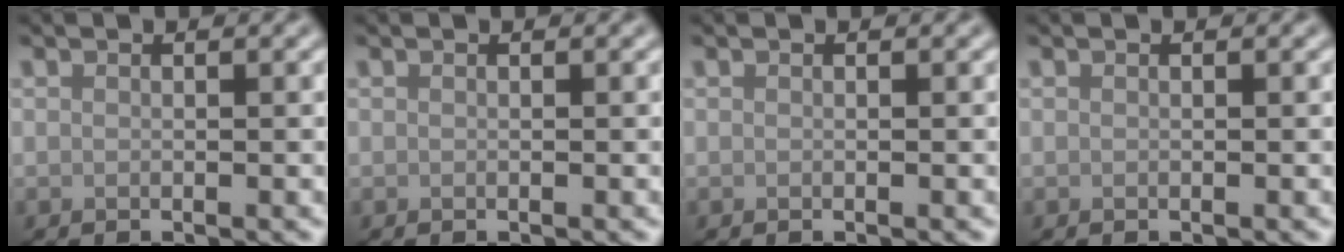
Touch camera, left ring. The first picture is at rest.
{"total": 0.0}
{"total": 0.0}
{"total": 0.0}